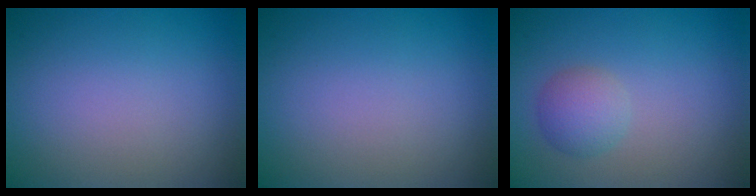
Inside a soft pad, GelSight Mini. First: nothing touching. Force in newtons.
{"total": 0.0}
{"total": 2.3, "press": 2.3, "slide": 0.0}